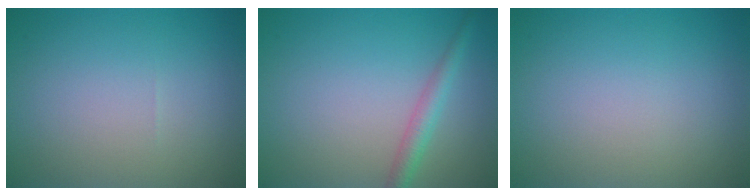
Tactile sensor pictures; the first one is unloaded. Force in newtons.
{"total": 2.2, "press": 2.2, "slide": 0.1}
{"total": 0.0}